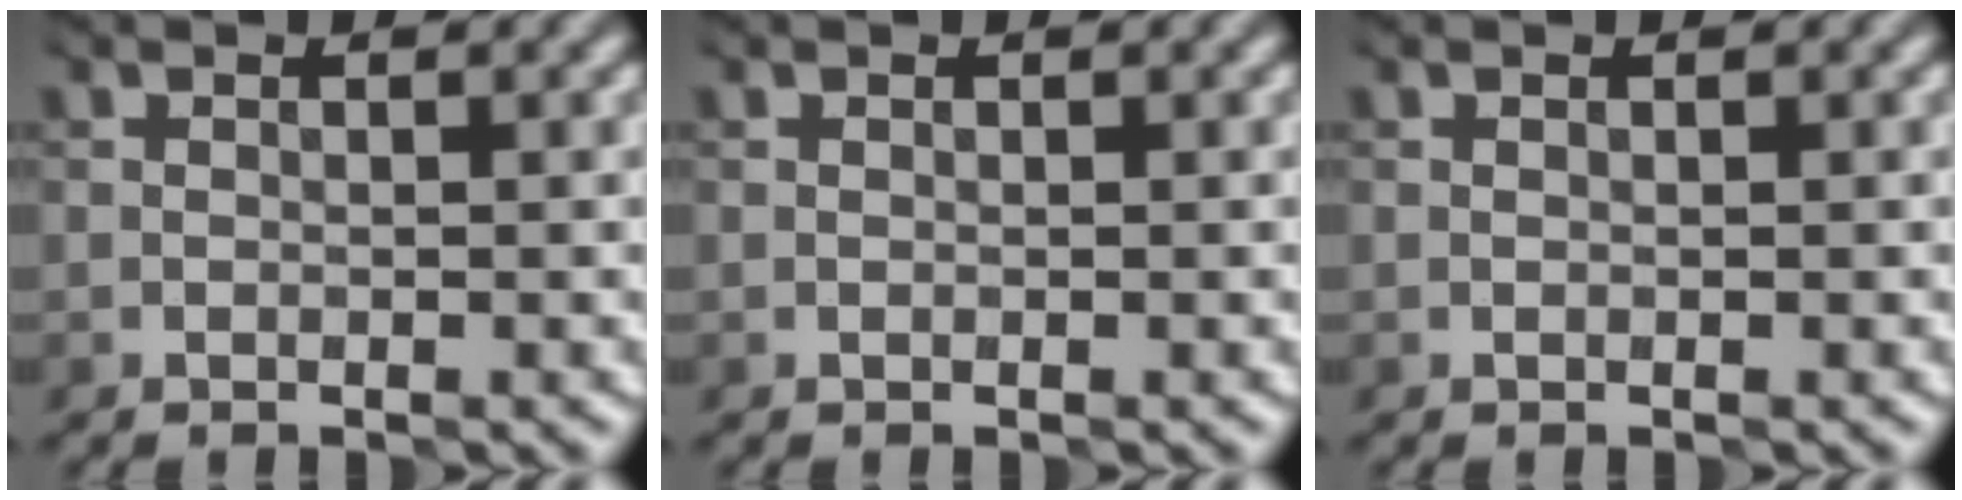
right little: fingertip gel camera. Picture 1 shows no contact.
{"total": 0.0}
{"total": 0.0}